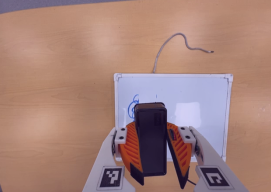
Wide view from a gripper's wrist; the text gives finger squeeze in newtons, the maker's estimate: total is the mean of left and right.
{"total": 10.0, "left": 10.6, "right": 9.4}